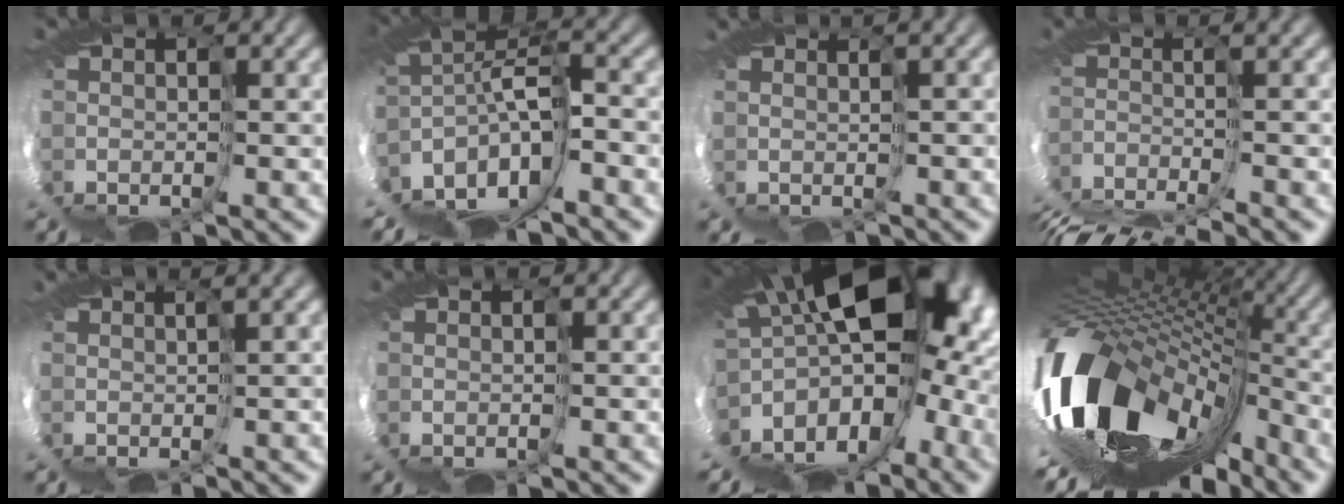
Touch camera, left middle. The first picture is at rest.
{"total": 5.4, "force": [-4.3, -1.0, 3.2], "torque": [-0.100, -0.006, -0.063]}
{"total": 1.7, "force": [-0.6, -0.9, -1.2], "torque": [0.018, -0.018, 0.008]}
{"total": 7.9, "force": [-7.4, -2.5, -1.1], "torque": [0.001, -0.020, -0.105]}
{"total": 3.5, "force": [-0.2, -2.9, -2.0], "torque": [0.019, -0.006, 0.010]}
{"total": 0.0}
{"total": 9.3, "force": [0.4, 3.9, 8.5], "torque": [-0.115, -0.026, 0.027]}
{"total": 9.1, "force": [-2.9, 4.3, 7.5], "torque": [-0.173, -0.026, -0.041]}